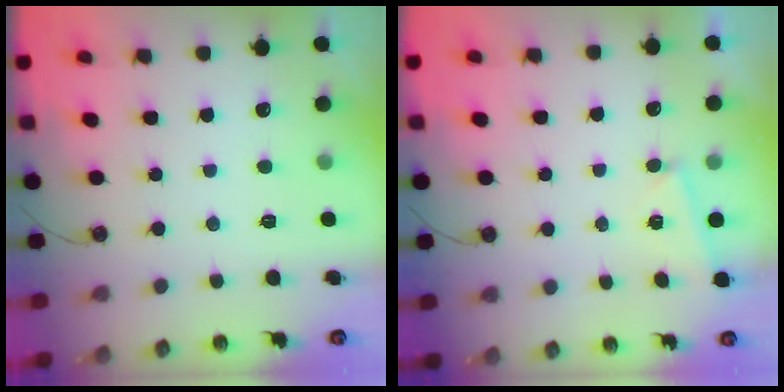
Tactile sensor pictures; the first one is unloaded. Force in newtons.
{"total": 2.9, "press": 2.4, "slide": 1.5}